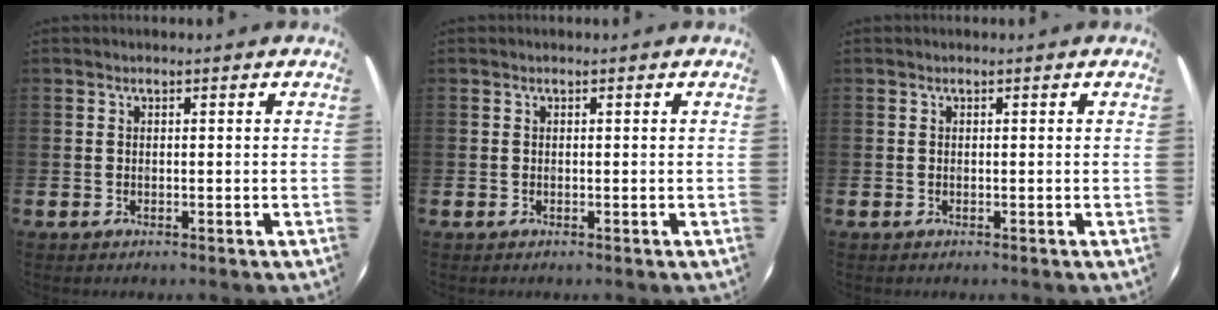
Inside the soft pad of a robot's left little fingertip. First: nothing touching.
{"total": 0.0}
{"total": 0.0}